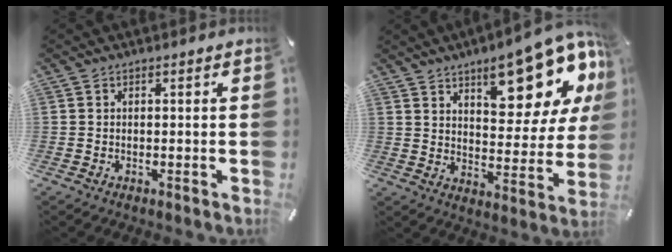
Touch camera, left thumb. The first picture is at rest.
{"total": 17.6, "force": [11.9, 7.1, 10.9], "torque": [-0.139, -0.082, 0.197]}